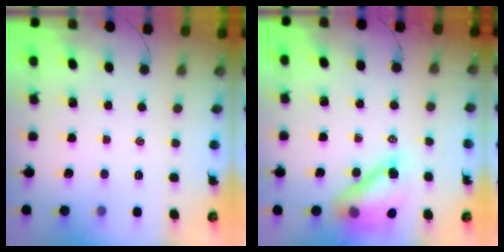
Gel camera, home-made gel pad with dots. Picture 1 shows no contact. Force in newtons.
{"total": 13.2, "press": 12.7, "slide": 3.7}